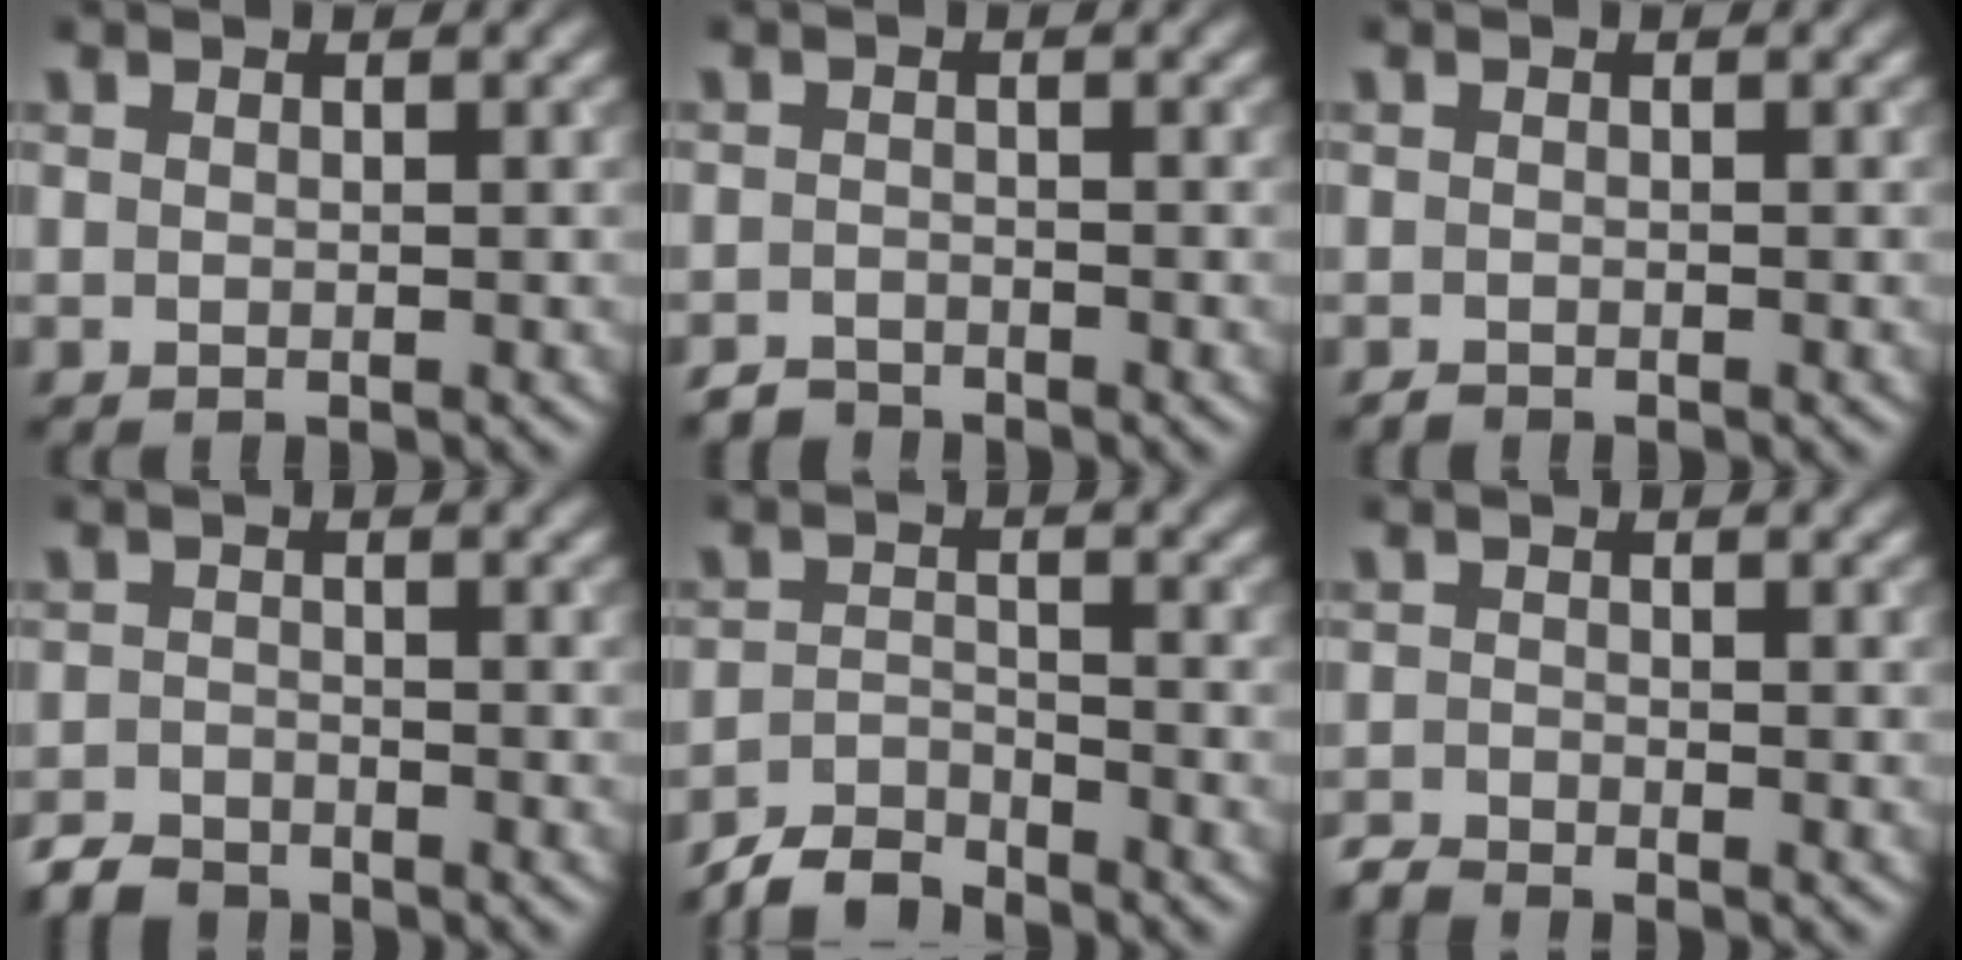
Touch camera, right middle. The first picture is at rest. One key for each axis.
{"total": 1.6, "fx": -1.5, "fy": 0.3, "fz": 0.1, "tx": 0.002, "ty": 0.001, "tz": -0.032}
{"total": 0.6, "fx": -0.6, "fy": 0.1, "fz": 0.0, "tx": 0.003, "ty": -0.001, "tz": -0.011}
{"total": 2.6, "fx": -2.4, "fy": 0.8, "fz": 0.4, "tx": -0.006, "ty": -0.003, "tz": -0.052}
{"total": 3.5, "fx": -3.3, "fy": 0.5, "fz": 0.7, "tx": -0.014, "ty": 0.000, "tz": -0.071}
{"total": 1.7, "fx": -1.7, "fy": 0.1, "fz": 0.2, "tx": -0.005, "ty": -0.005, "tz": -0.041}